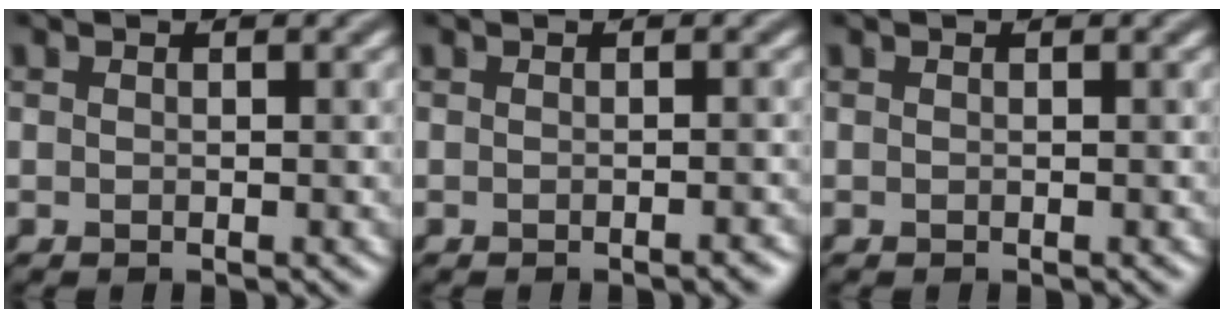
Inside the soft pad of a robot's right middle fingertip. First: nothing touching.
{"total": 1.0, "force": [-0.6, 0.2, 0.8], "torque": [-0.006, 0.001, -0.011]}
{"total": 0.0}